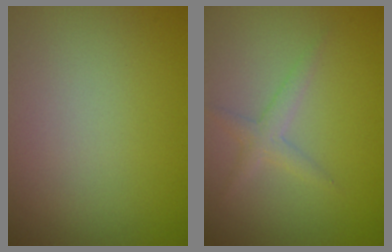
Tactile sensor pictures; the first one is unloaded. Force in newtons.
{"total": 1.8, "press": 1.8, "slide": 0.1}